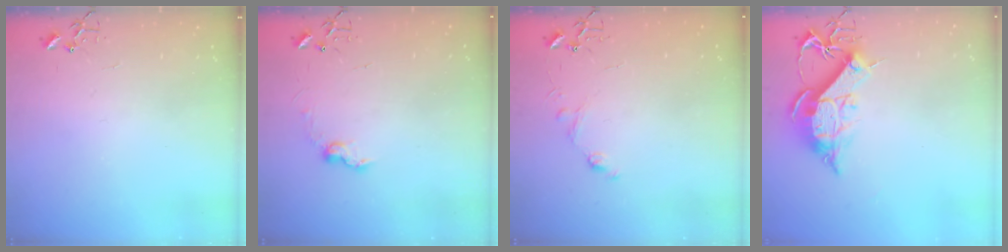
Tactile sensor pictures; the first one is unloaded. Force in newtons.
{"total": 7.8, "press": 7.8, "slide": 0.8}
{"total": 7.3, "press": 7.3, "slide": 0.8}
{"total": 13.0, "press": 12.9, "slide": 1.5}